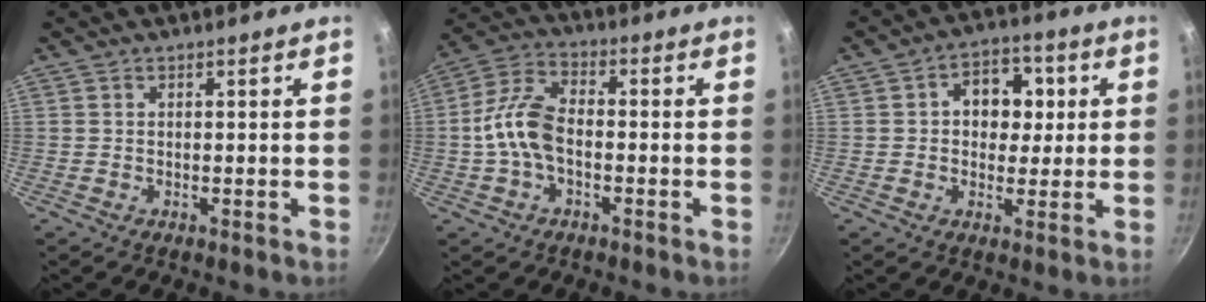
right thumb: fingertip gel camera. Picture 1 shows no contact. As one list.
[{"total": 9.7, "force": [-1.6, 5.7, 7.7], "torque": [-0.143, 0.038, -0.043]}, {"total": 9.3, "force": [1.6, 7.1, 5.7], "torque": [-0.034, 0.008, 0.013]}]